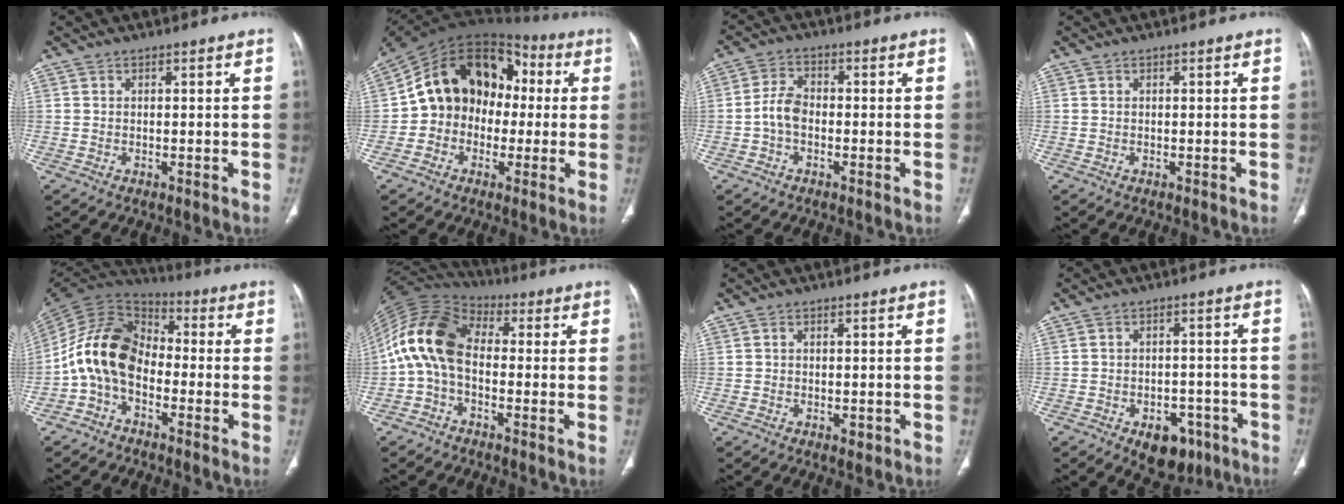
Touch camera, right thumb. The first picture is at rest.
{"total": 17.2, "force": [0.2, 13.8, 10.4], "torque": [-0.126, 0.049, -0.005]}
{"total": 4.6, "force": [-1.2, 2.9, 3.3], "torque": [-0.060, 0.015, -0.029]}
{"total": 0.0}
{"total": 13.6, "force": [-3.2, 9.3, 9.4], "torque": [-0.171, 0.059, -0.076]}
{"total": 13.5, "force": [-0.7, 8.8, 10.2], "torque": [-0.201, 0.040, -0.028]}
{"total": 1.3, "force": [-0.4, 0.9, 0.9], "torque": [-0.006, 0.000, -0.004]}
{"total": 8.6, "force": [-4.7, 5.4, 4.8], "torque": [-0.034, 0.027, -0.057]}